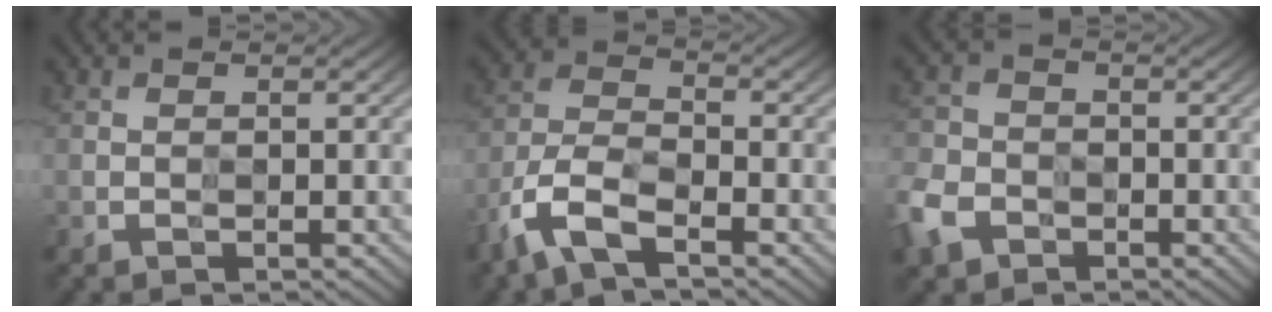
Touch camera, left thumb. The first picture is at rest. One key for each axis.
{"total": 7.5, "fx": -5.6, "fy": 2.5, "fz": 4.3, "tx": -0.094, "ty": -0.004, "tz": -0.123}
{"total": 6.0, "fx": -3.9, "fy": 4.2, "fz": 1.8, "tx": -0.053, "ty": -0.011, "tz": -0.089}